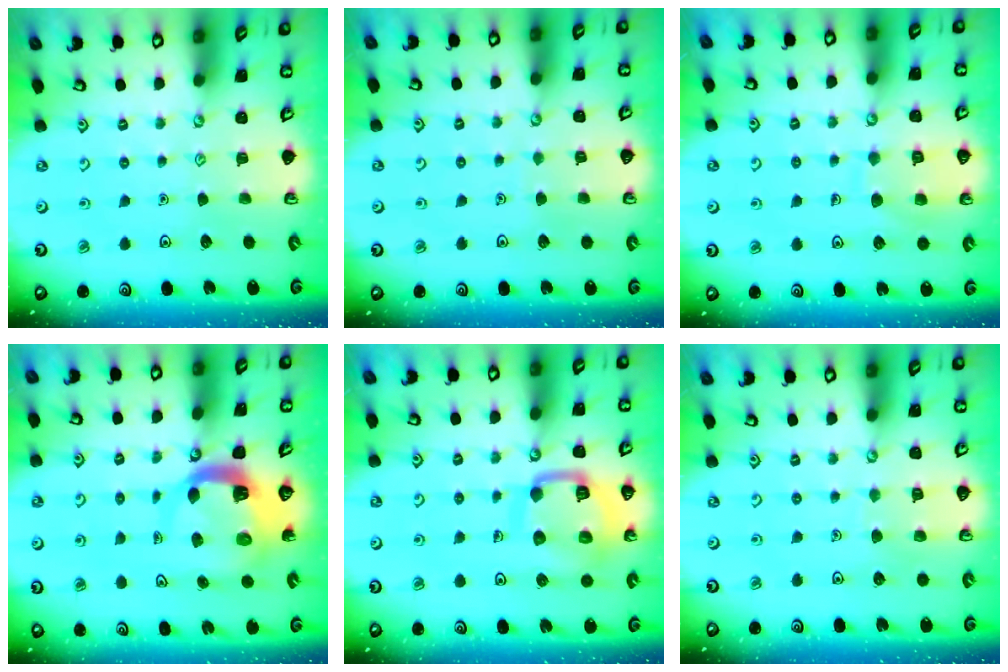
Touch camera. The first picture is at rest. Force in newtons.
{"total": 1.7, "press": 1.7, "slide": 0.1}
{"total": 9.1, "press": 9.1, "slide": 0.7}
{"total": 7.1, "press": 7.0, "slide": 0.7}
{"total": 14.0, "press": 13.9, "slide": 1.7}
{"total": 4.7, "press": 4.7, "slide": 0.4}